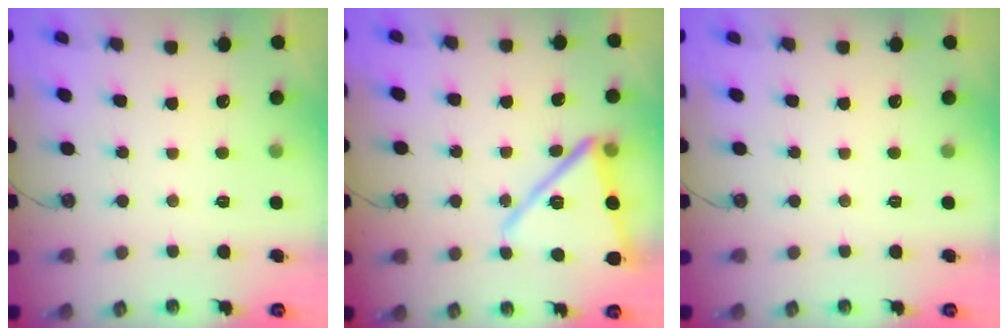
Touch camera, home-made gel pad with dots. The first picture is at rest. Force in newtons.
{"total": 16.6, "press": 16.5, "slide": 1.9}
{"total": 0.0}